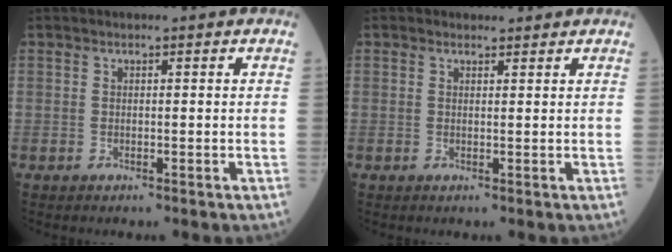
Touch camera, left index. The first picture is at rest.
{"total": 1.0, "force": [0.9, 0.5, 0.0], "torque": [-0.006, 0.003, 0.011]}